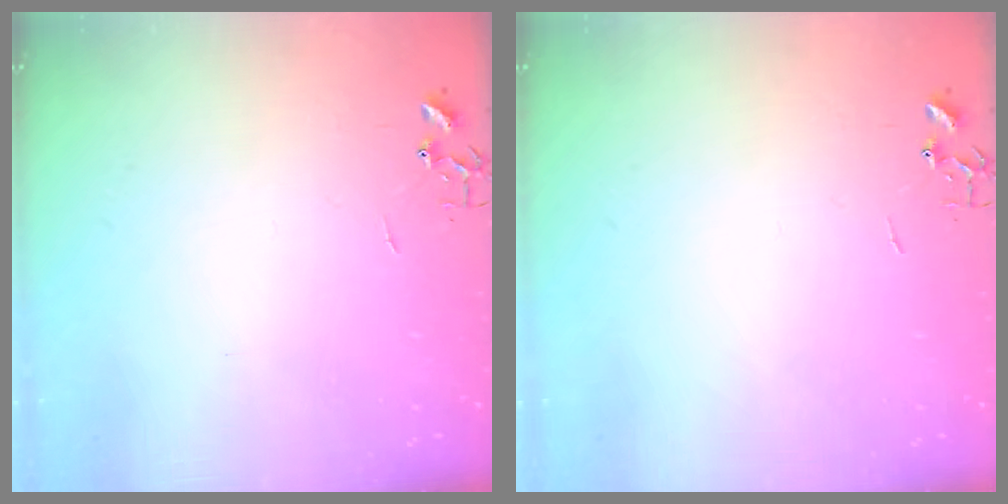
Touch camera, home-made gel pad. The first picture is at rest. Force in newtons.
{"total": 0.0}